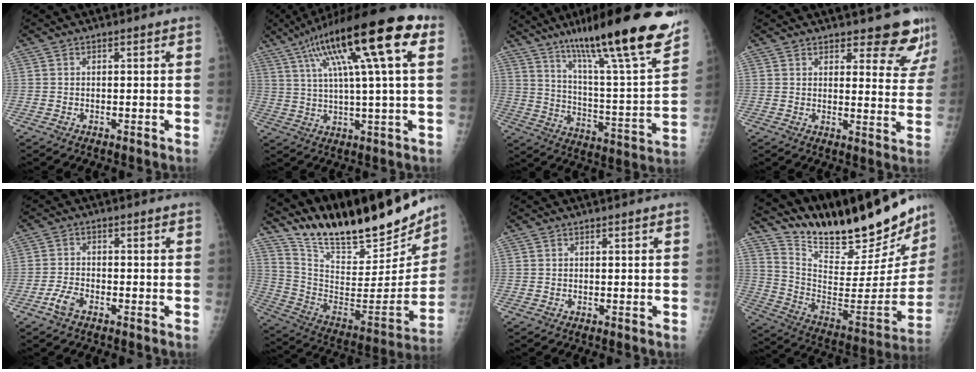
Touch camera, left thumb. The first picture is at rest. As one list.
[{"total": 21.4, "force": [8.9, 3.6, 19.2], "torque": [-0.317, 0.014, 0.138]}, {"total": 27.7, "force": [19.1, 3.4, 19.7], "torque": [-0.290, -0.064, 0.295]}, {"total": 9.6, "force": [8.4, 2.9, 3.7], "torque": [-0.007, -0.062, 0.088]}, {"total": 3.4, "force": [-2.2, 1.6, 2.1], "torque": [-0.046, 0.011, -0.043]}, {"total": 28.1, "force": [23.3, 7.8, 13.7], "torque": [-0.197, -0.097, 0.366]}, {"total": 0.0}, {"total": 30.7, "force": [25.3, 8.2, 15.5], "torque": [-0.220, -0.121, 0.379]}]